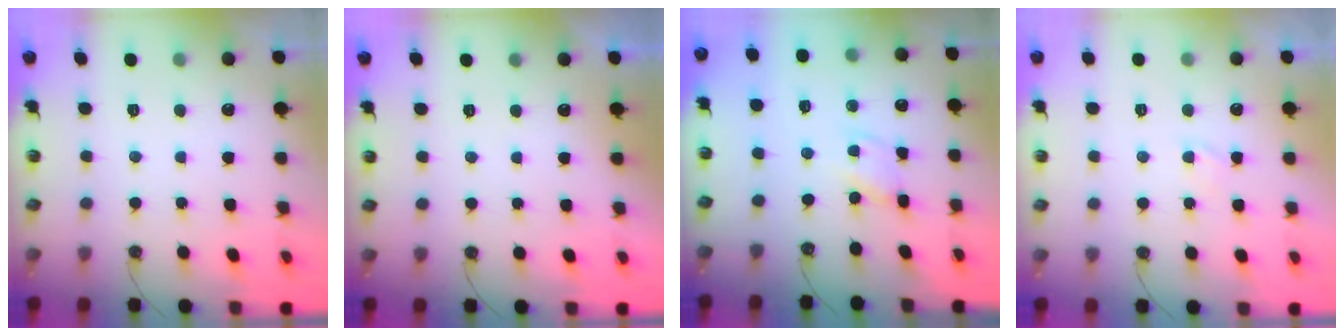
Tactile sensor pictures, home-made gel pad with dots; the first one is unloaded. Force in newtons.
{"total": 0.0}
{"total": 2.7, "press": 2.7, "slide": 0.2}
{"total": 1.5, "press": 1.5, "slide": 0.3}